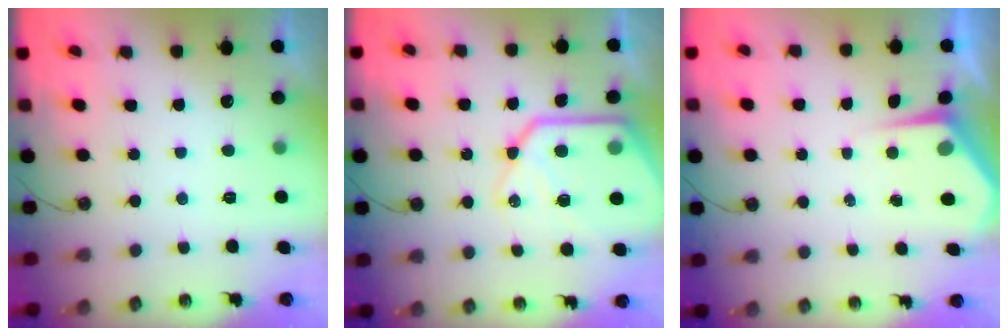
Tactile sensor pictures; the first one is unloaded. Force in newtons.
{"total": 19.3, "press": 19.2, "slide": 2.3}
{"total": 4.8, "press": 4.8, "slide": 0.5}